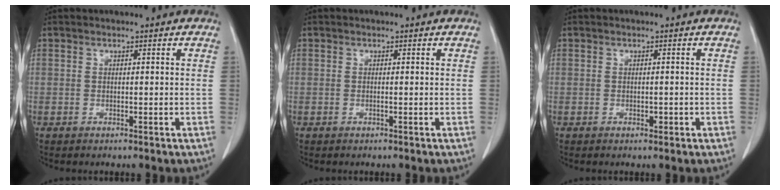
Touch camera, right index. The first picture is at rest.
{"total": 0.0}
{"total": 0.9, "force": [-0.4, 0.5, 0.6], "torque": [-0.010, 0.000, -0.002]}